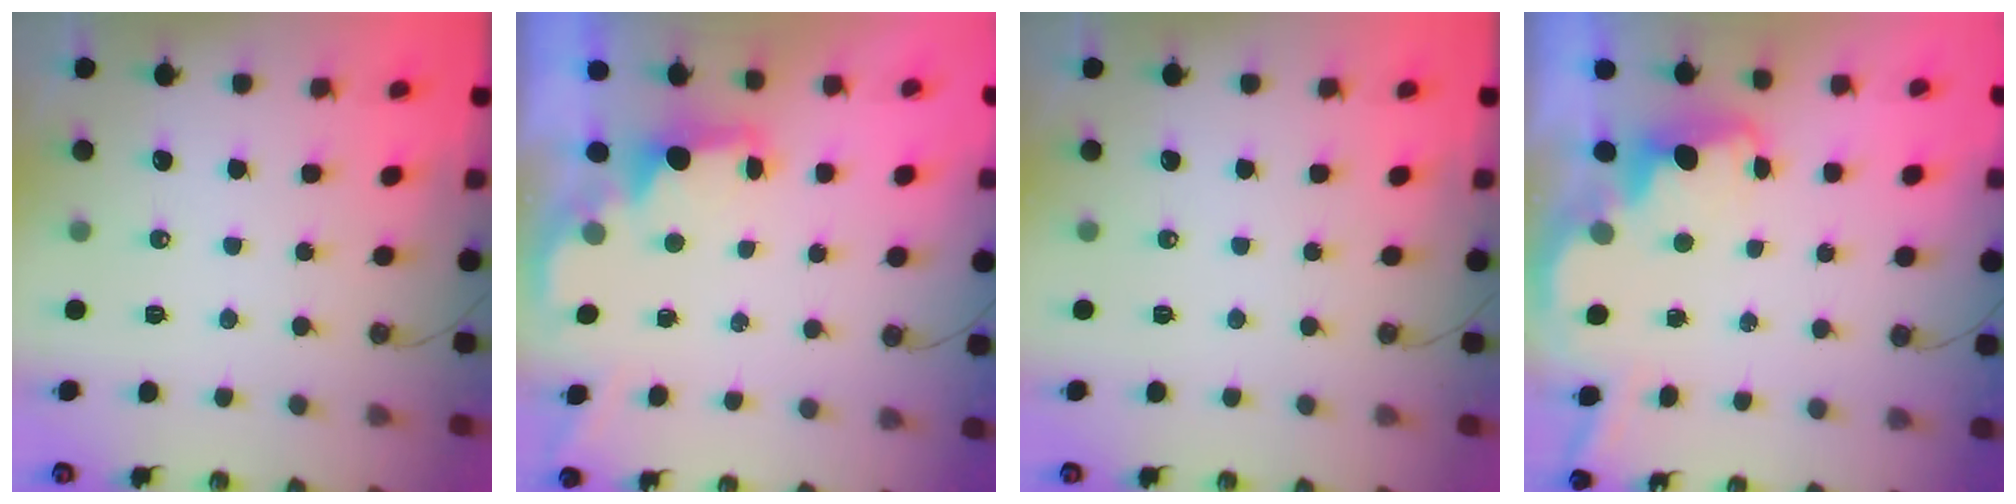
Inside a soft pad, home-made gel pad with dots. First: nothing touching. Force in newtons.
{"total": 1.9, "press": 1.8, "slide": 0.8}
{"total": 0.0}
{"total": 3.9, "press": 3.8, "slide": 0.7}